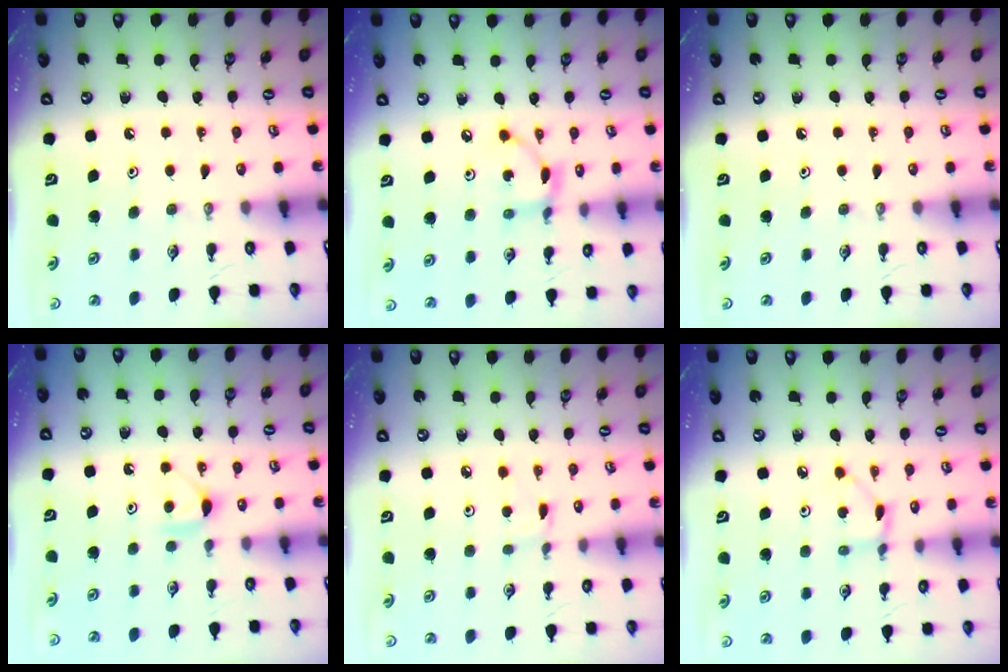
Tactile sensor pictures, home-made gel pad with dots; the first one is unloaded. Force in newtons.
{"total": 6.0, "press": 6.0, "slide": 0.1}
{"total": 0.0}
{"total": 5.7, "press": 5.7, "slide": 0.8}
{"total": 1.5, "press": 1.5, "slide": 0.2}
{"total": 2.9, "press": 2.9, "slide": 0.3}